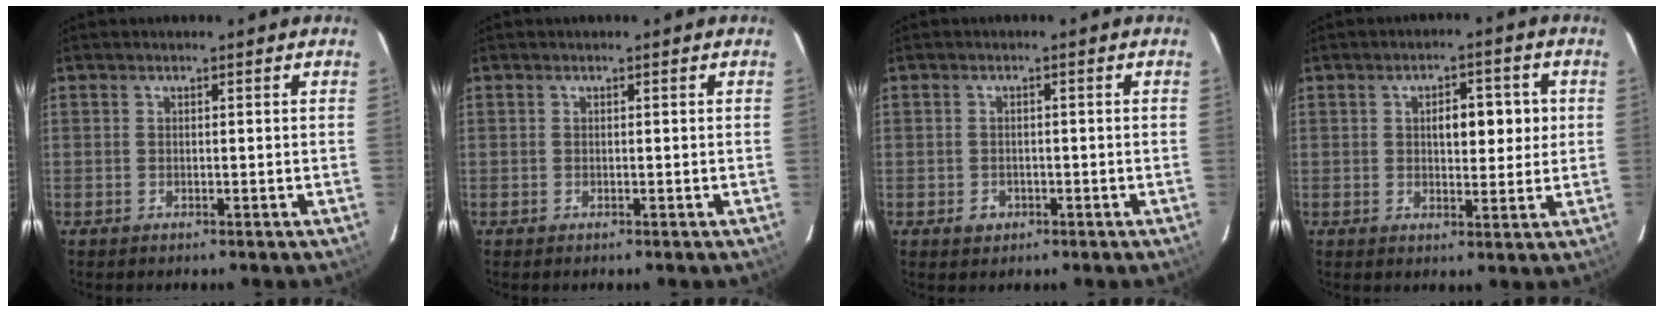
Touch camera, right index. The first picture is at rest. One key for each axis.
{"total": 0.0}
{"total": 2.5, "fx": -1.0, "fy": 2.2, "fz": 0.7, "tx": -0.013, "ty": 0.002, "tz": -0.011}
{"total": 6.2, "fx": 1.1, "fy": 3.2, "fz": 5.1, "tx": -0.079, "ty": 0.015, "tz": 0.020}